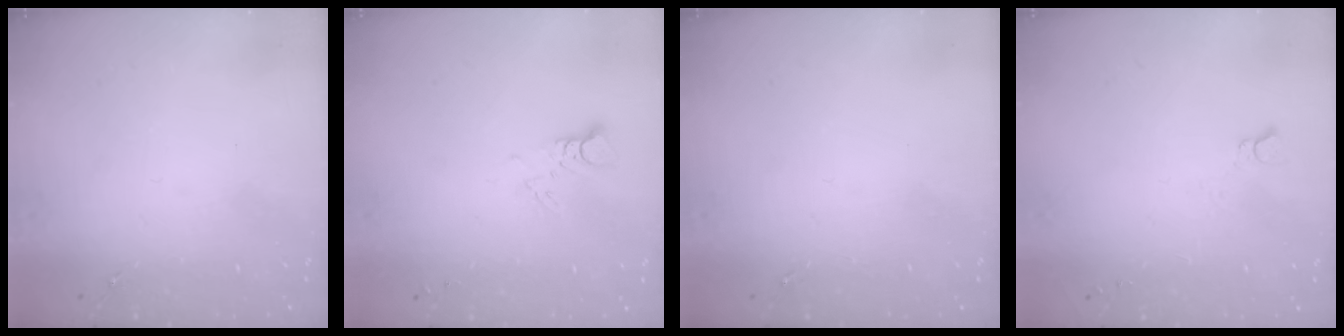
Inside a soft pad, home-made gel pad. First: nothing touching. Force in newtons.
{"total": 2.9, "press": 2.9, "slide": 0.2}
{"total": 0.0}
{"total": 2.8, "press": 2.7, "slide": 0.3}